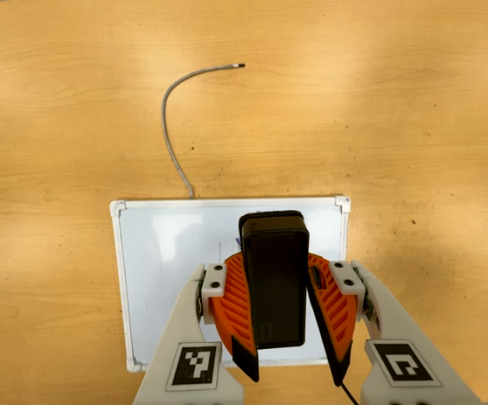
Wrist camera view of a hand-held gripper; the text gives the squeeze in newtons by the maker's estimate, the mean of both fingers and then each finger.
{"total": 10.3, "left": 10.6, "right": 10.0}